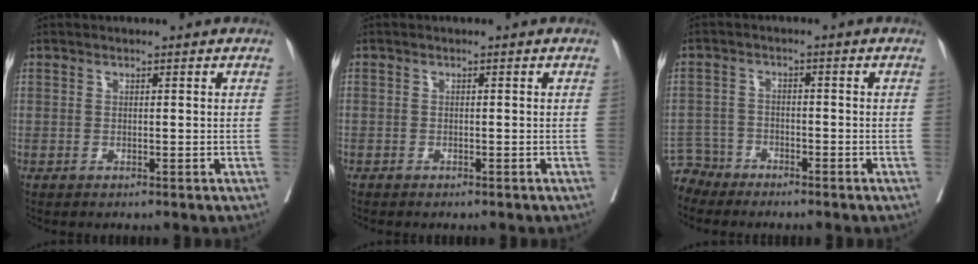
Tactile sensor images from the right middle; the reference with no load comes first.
{"total": 0.7, "force": [-0.4, 0.5, 0.0], "torque": [-0.009, 0.004, -0.008]}
{"total": 4.1, "force": [-3.7, 1.3, -1.1], "torque": [0.020, -0.003, -0.072]}